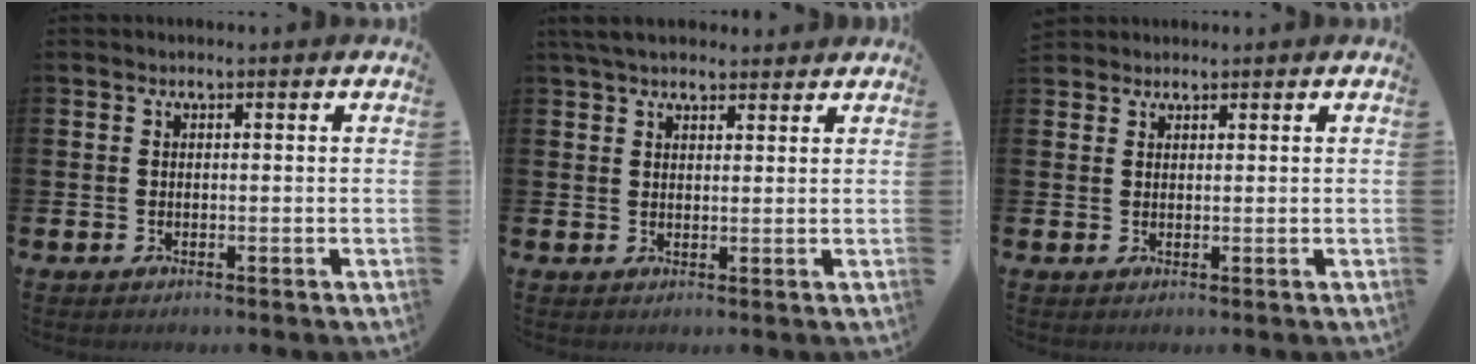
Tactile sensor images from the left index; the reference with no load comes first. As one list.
[{"total": 4.5, "force": [3.9, 1.6, 1.6], "torque": [-0.040, -0.006, 0.073]}, {"total": 1.5, "force": [1.4, 0.5, -0.1], "torque": [0.007, 0.000, 0.027]}]